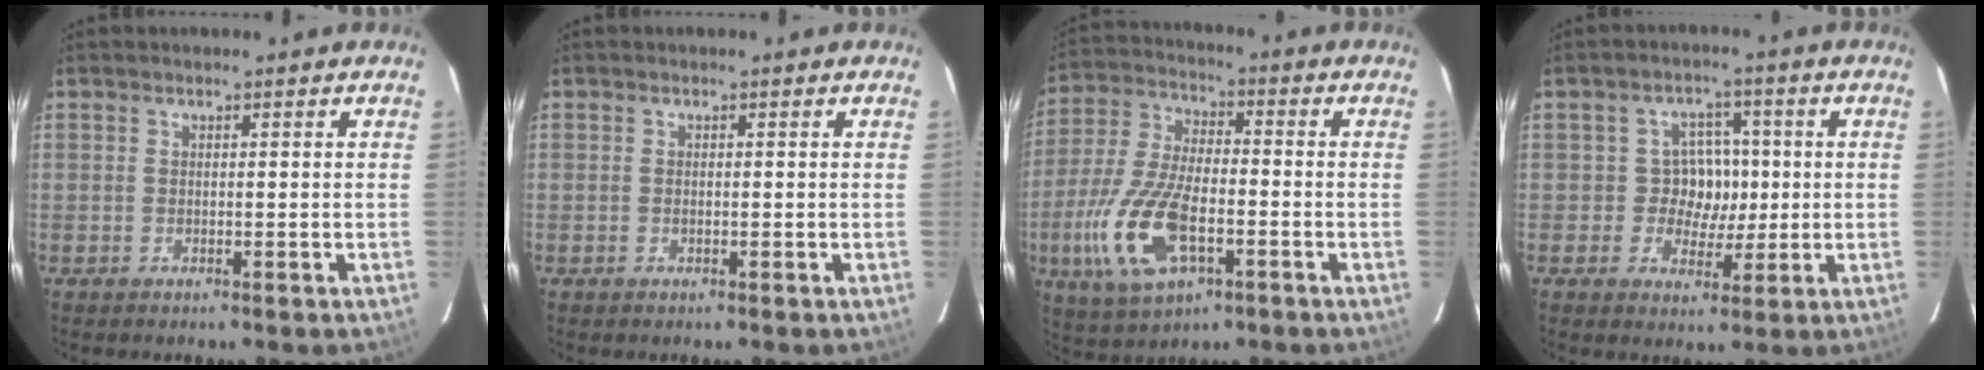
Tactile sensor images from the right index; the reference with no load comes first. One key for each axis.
{"total": 0.0}
{"total": 16.6, "fx": -5.6, "fy": 7.5, "fz": 13.7, "tx": -0.305, "ty": -0.013, "tz": -0.101}
{"total": 7.0, "fx": -0.6, "fy": 6.3, "fz": 3.0, "tx": -0.056, "ty": 0.014, "tz": -0.010}